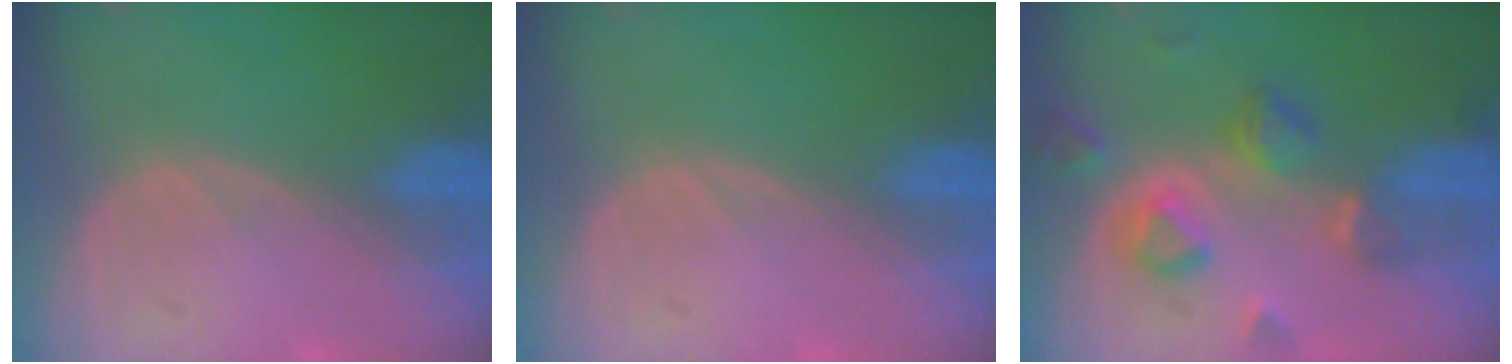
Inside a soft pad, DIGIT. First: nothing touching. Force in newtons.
{"total": 0.6, "press": 0.1, "slide": 0.6}
{"total": 7.3, "press": 6.9, "slide": 2.5}